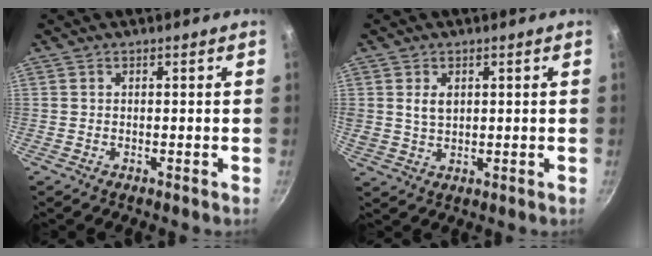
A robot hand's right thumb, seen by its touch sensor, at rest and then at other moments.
{"total": 3.6, "force": [1.1, 2.5, 2.4], "torque": [-0.034, -0.004, 0.024]}